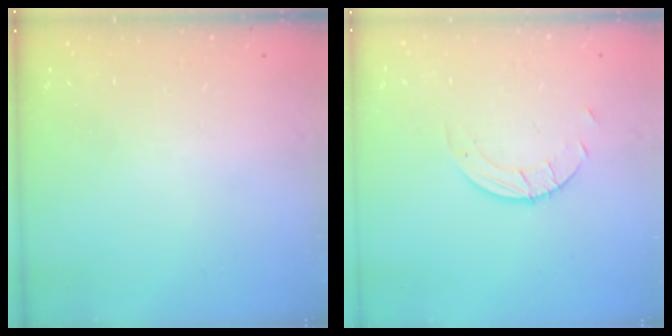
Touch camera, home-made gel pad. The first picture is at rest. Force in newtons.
{"total": 2.5, "press": 2.5, "slide": 0.2}